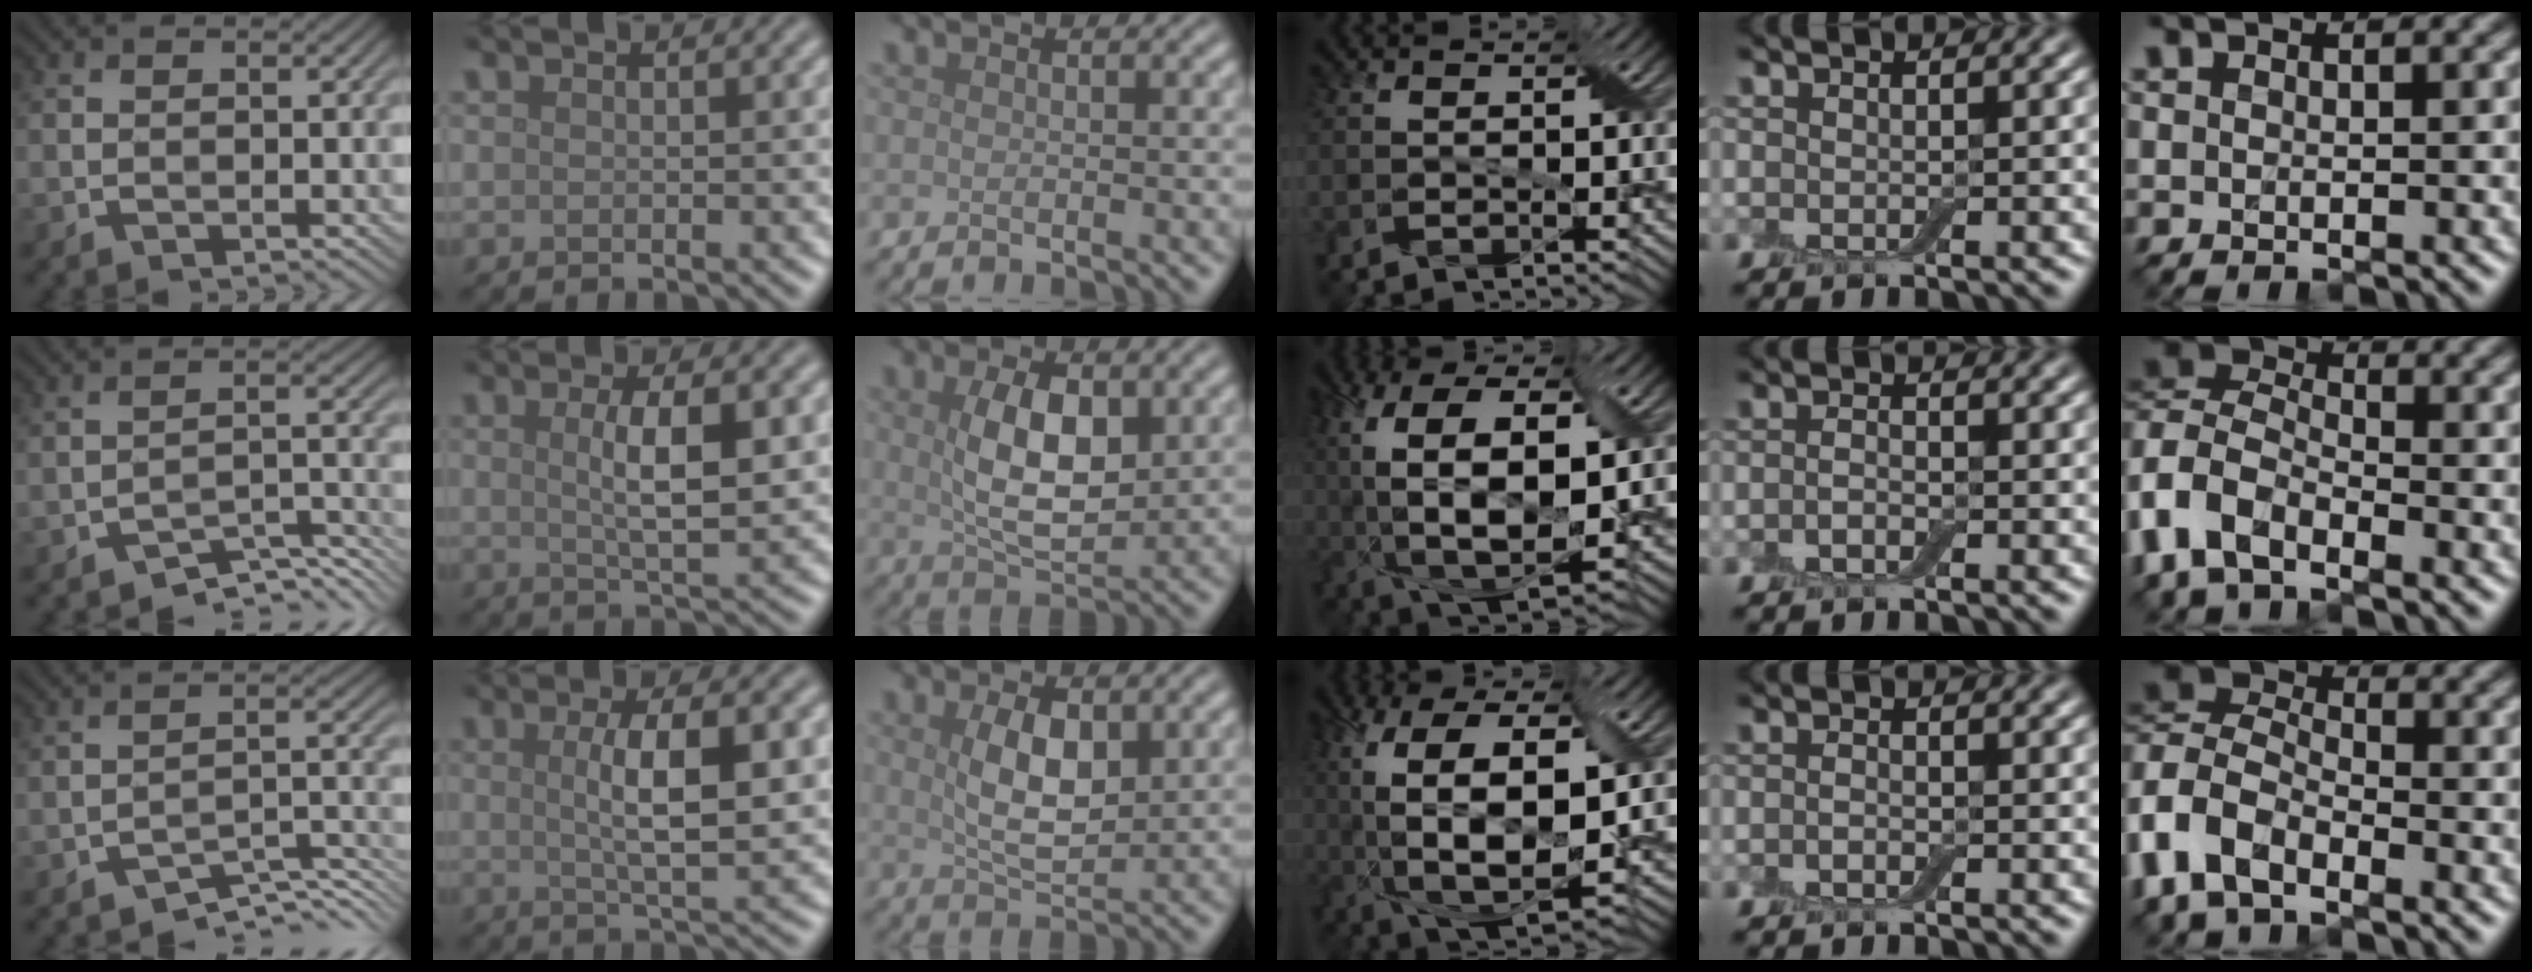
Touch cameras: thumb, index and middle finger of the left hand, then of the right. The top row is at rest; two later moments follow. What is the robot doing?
{"motion": "wrap", "object": "bandage"}